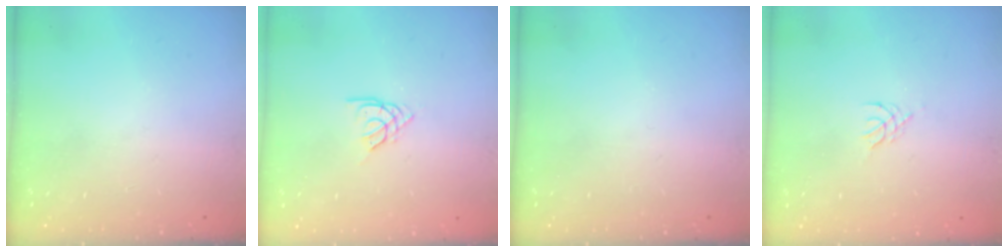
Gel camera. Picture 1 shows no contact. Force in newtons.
{"total": 2.3, "press": 2.3, "slide": 0.5}
{"total": 0.0}
{"total": 1.2, "press": 1.2, "slide": 0.3}